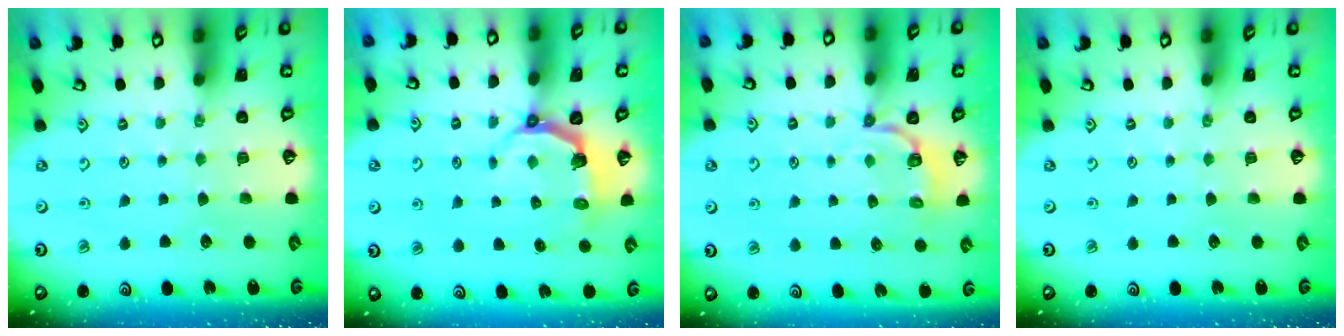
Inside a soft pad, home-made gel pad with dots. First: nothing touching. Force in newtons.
{"total": 4.5, "press": 2.9, "slide": 3.4}
{"total": 4.2, "press": 3.2, "slide": 2.7}
{"total": 0.0}